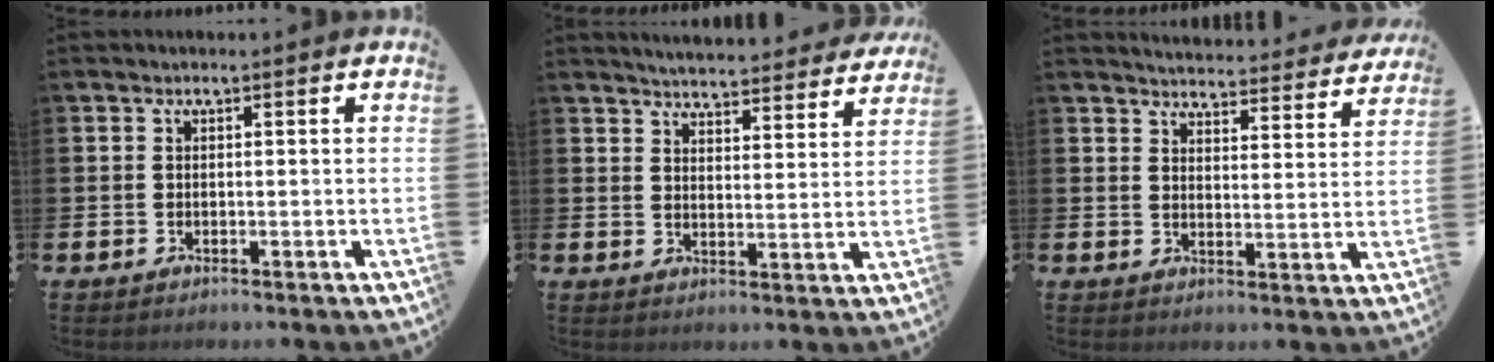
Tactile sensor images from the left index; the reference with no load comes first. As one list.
[{"total": 5.0, "force": [4.9, 0.5, 0.1], "torque": [-0.006, -0.043, 0.084]}, {"total": 4.6, "force": [4.5, 0.6, 0.3], "torque": [-0.008, -0.043, 0.075]}]